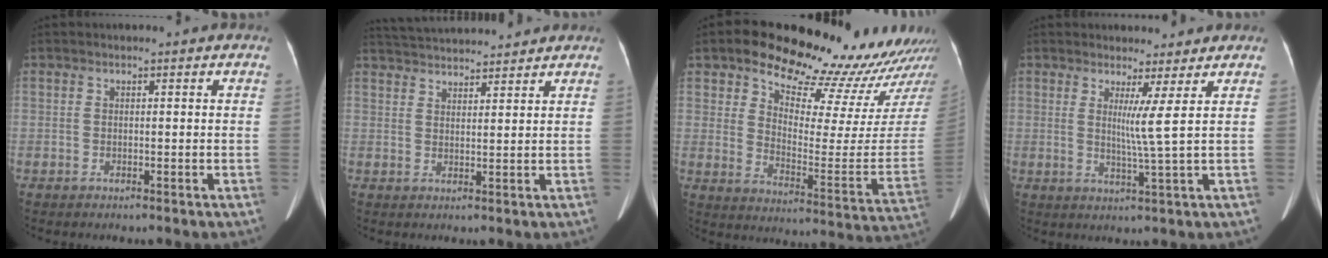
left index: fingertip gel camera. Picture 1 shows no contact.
{"total": 12.0, "force": [11.3, 1.1, 3.8], "torque": [-0.071, 0.027, 0.173]}
{"total": 21.7, "force": [20.0, 3.5, 7.6], "torque": [-0.105, -0.099, 0.254]}
{"total": 3.5, "force": [0.9, -1.5, 2.9], "torque": [-0.052, -0.022, 0.028]}